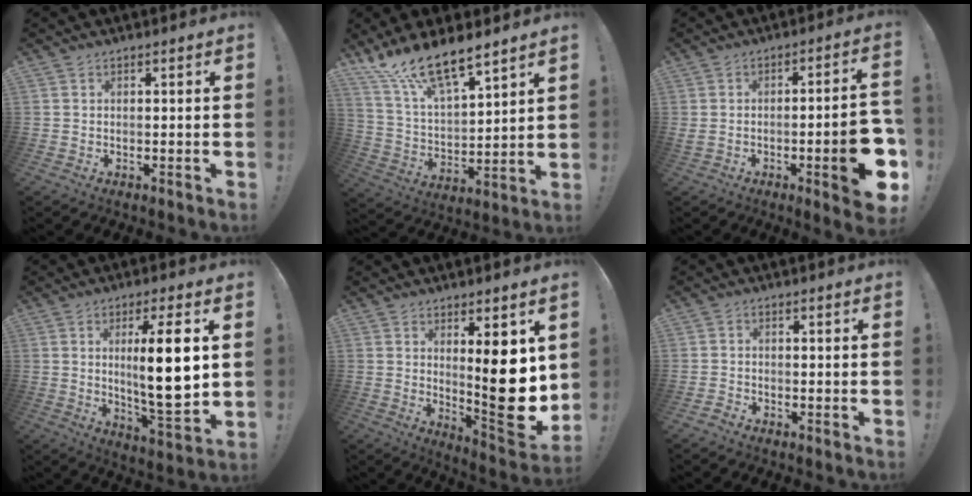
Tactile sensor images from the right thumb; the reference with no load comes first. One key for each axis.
{"total": 14.1, "fx": 12.1, "fy": 3.3, "fz": 6.4, "tx": -0.127, "ty": -0.091, "tz": 0.221}
{"total": 13.2, "fx": -3.9, "fy": 2.5, "fz": 12.4, "tx": -0.168, "ty": 0.011, "tz": -0.051}
{"total": 15.4, "fx": 2.4, "fy": 2.9, "fz": 14.9, "tx": -0.246, "ty": -0.019, "tz": 0.023}
{"total": 14.3, "fx": 3.1, "fy": 3.4, "fz": 13.5, "tx": -0.172, "ty": -0.040, "tz": 0.046}
{"total": 1.7, "fx": -1.5, "fy": 0.4, "fz": 0.5, "tx": -0.003, "ty": 0.004, "tz": -0.027}